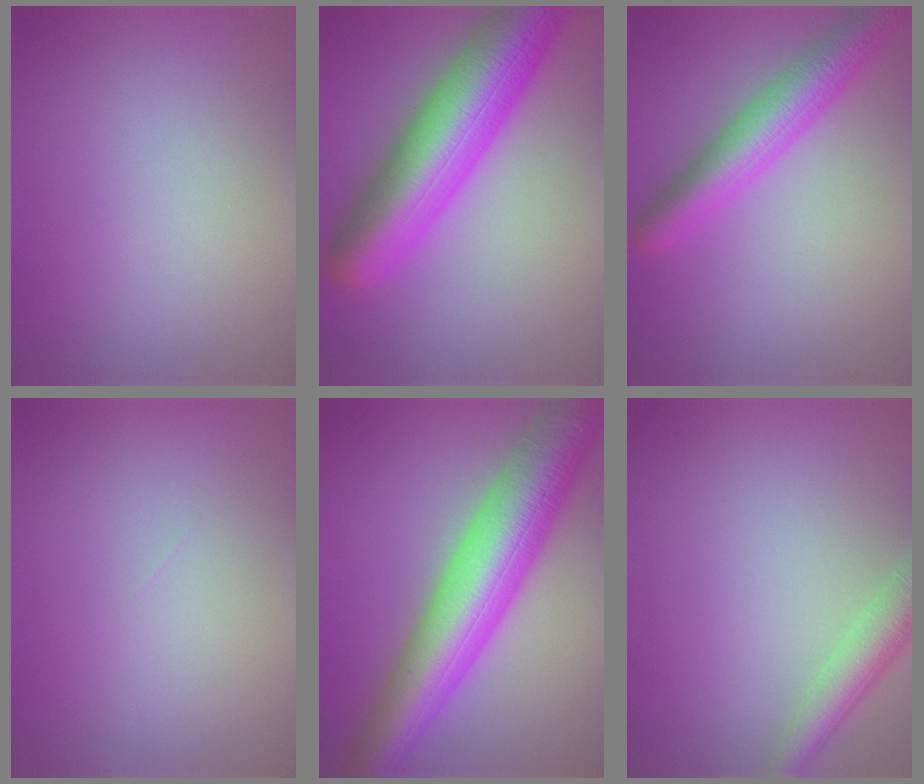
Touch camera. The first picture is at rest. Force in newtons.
{"total": 10.2, "press": 10.2, "slide": 0.3}
{"total": 5.1, "press": 5.1, "slide": 0.2}
{"total": 0.0}
{"total": 10.8, "press": 10.8, "slide": 0.3}
{"total": 3.9, "press": 3.9, "slide": 0.3}